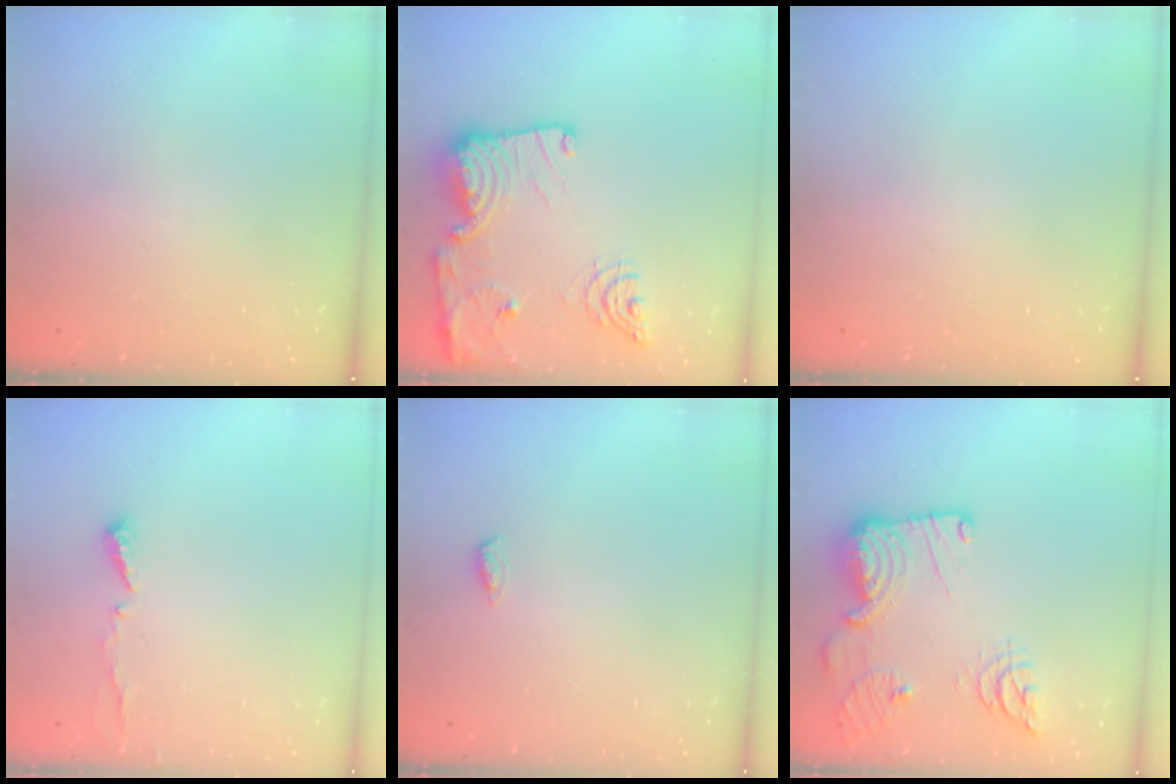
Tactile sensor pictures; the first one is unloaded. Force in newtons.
{"total": 19.2, "press": 19.2, "slide": 1.7}
{"total": 0.0}
{"total": 4.8, "press": 4.8, "slide": 0.3}
{"total": 4.4, "press": 4.1, "slide": 1.5}
{"total": 18.8, "press": 18.6, "slide": 2.3}